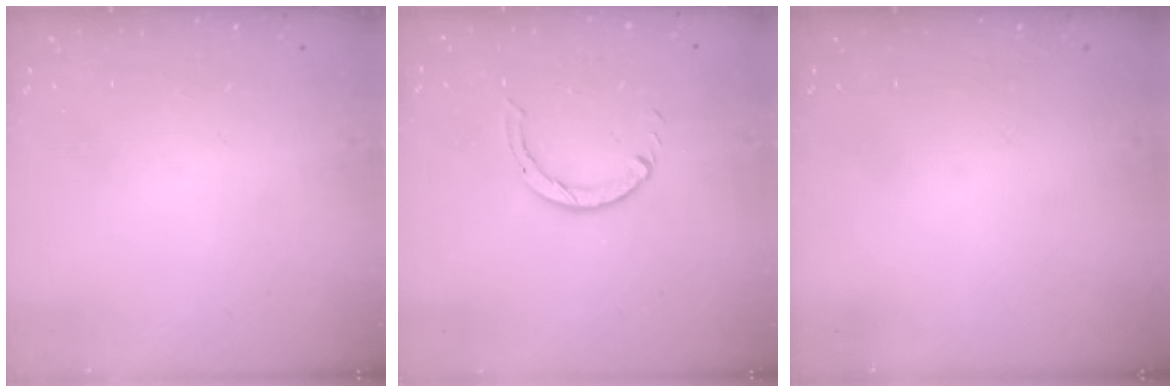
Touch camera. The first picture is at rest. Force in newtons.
{"total": 3.5, "press": 3.5, "slide": 0.5}
{"total": 0.0}